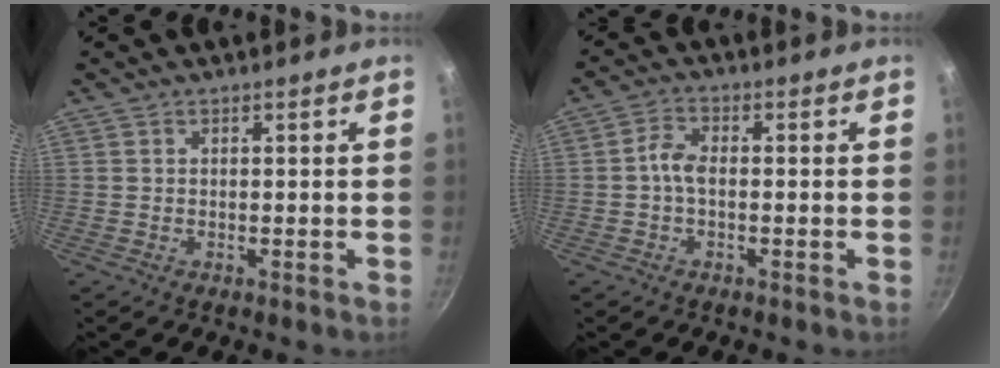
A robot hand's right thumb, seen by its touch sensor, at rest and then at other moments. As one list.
[{"total": 3.5, "force": [-0.7, 2.0, 2.8], "torque": [-0.055, 0.018, -0.020]}]